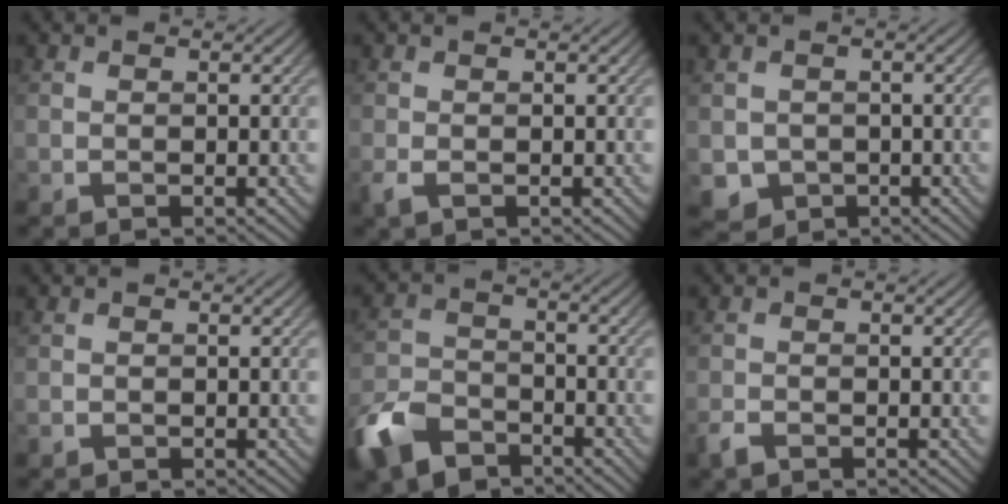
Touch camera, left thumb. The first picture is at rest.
{"total": 1.6, "force": [-0.7, 0.9, 1.2], "torque": [-0.036, -0.009, -0.016]}
{"total": 3.3, "force": [-0.9, 3.0, 0.8], "torque": [-0.030, -0.019, -0.019]}
{"total": 0.6, "force": [-0.3, 0.5, 0.1], "torque": [-0.002, -0.007, -0.006]}
{"total": 8.6, "force": [-5.9, 4.7, 4.1], "torque": [-0.100, -0.014, -0.128]}
{"total": 1.8, "force": [-1.3, 0.8, 0.9], "torque": [-0.023, -0.005, -0.029]}